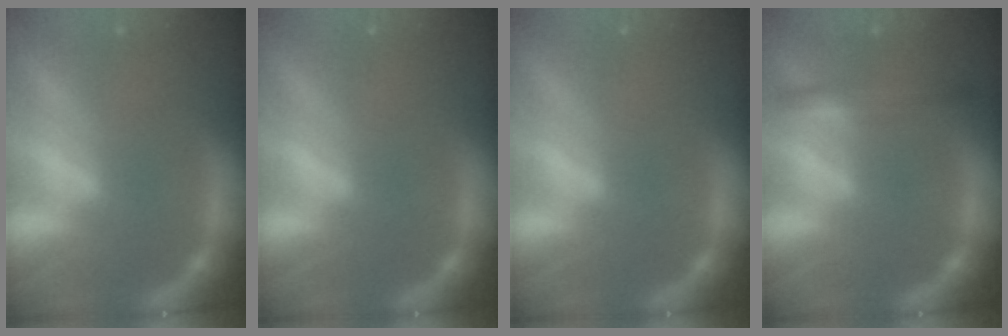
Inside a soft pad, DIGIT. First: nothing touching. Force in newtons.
{"total": 0.0}
{"total": 0.0}
{"total": 3.0}